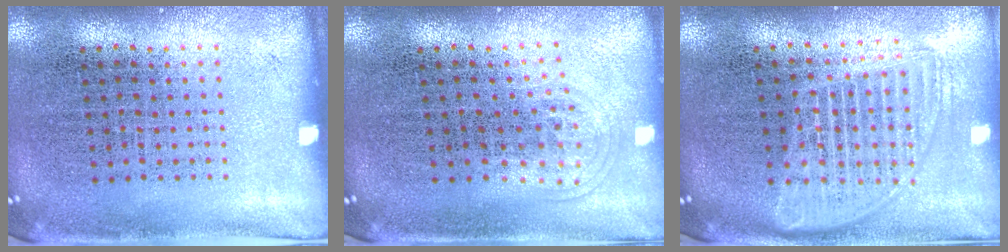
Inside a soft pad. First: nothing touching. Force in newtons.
{"total": 1.0, "press": 0.7, "slide": 0.8}
{"total": 1.7, "press": 1.4, "slide": 0.9}